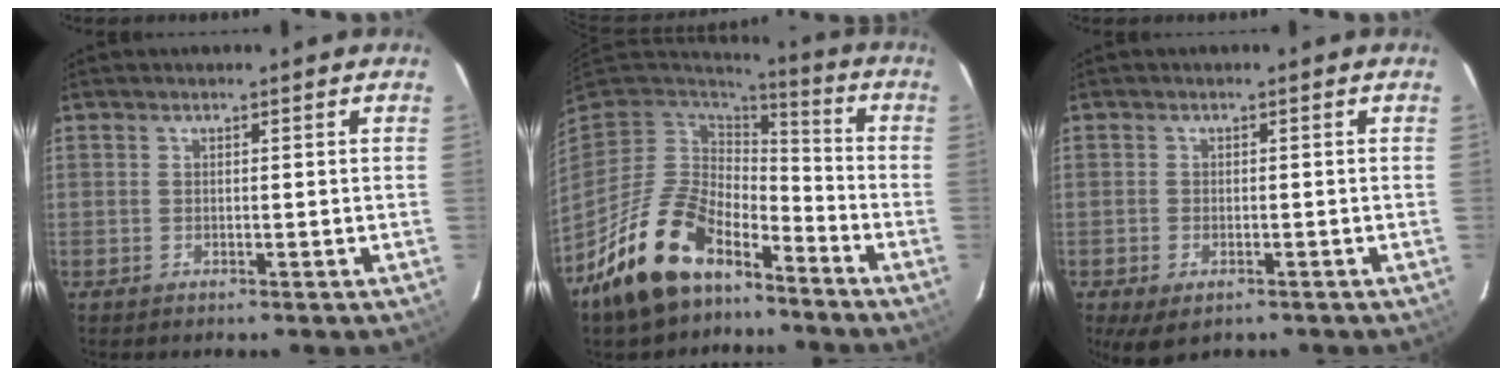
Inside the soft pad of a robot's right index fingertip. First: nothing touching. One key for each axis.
{"total": 17.7, "fx": -11.9, "fy": 9.0, "fz": 9.5, "tx": -0.203, "ty": -0.007, "tz": -0.201}
{"total": 4.8, "fx": -2.7, "fy": 2.7, "fz": 2.9, "tx": -0.064, "ty": -0.019, "tz": -0.042}